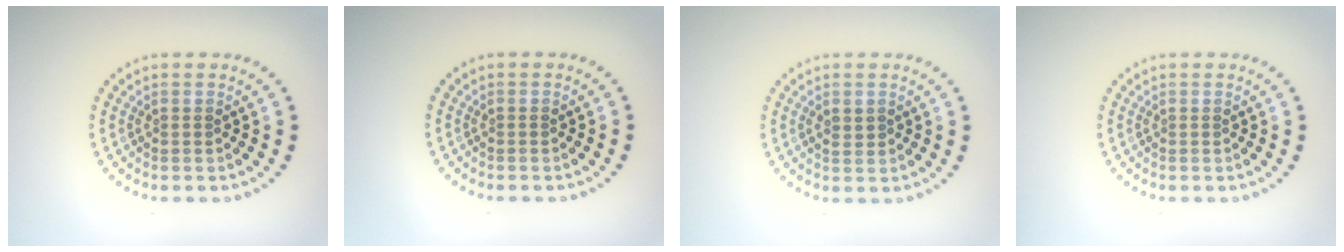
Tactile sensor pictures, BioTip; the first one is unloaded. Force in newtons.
{"total": 0.0}
{"total": 0.7, "press": 0.7, "slide": 0.3}
{"total": 0.0}